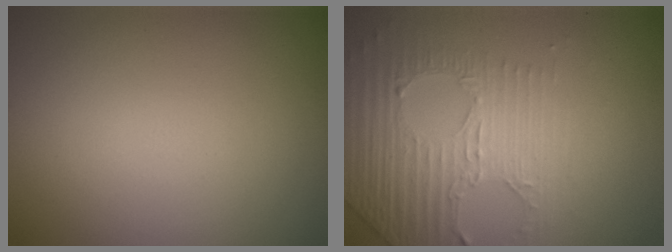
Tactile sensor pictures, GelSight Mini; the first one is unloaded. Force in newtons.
{"total": 4.6, "press": 3.0, "slide": 3.4}